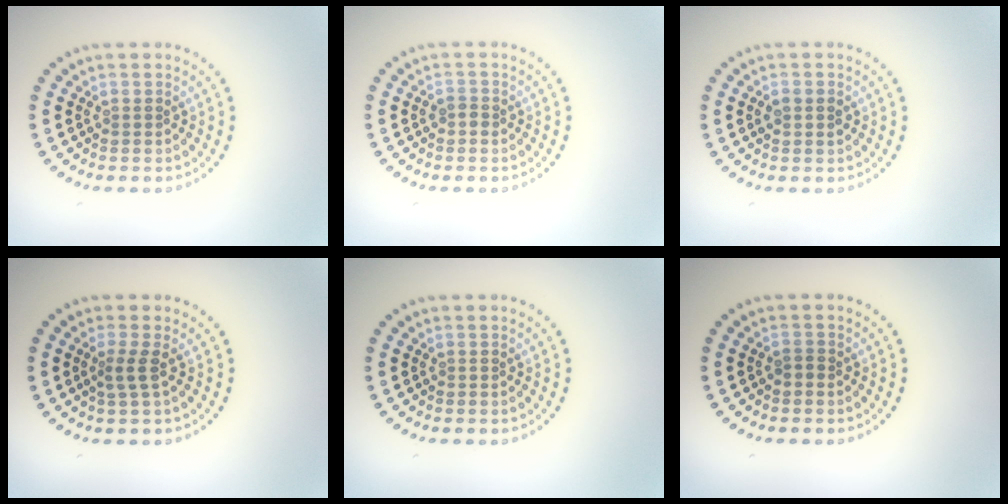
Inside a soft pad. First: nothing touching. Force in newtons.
{"total": 1.0, "press": 0.9, "slide": 0.4}
{"total": 1.3, "press": 1.3, "slide": 0.1}
{"total": 1.7, "press": 1.1, "slide": 1.3}
{"total": 0.0}
{"total": 0.7, "press": 0.6, "slide": 0.3}